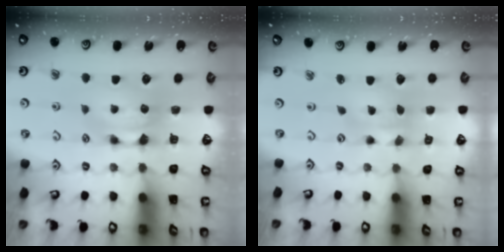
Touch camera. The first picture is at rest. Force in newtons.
{"total": 1.2, "press": 0.3, "slide": 1.1}